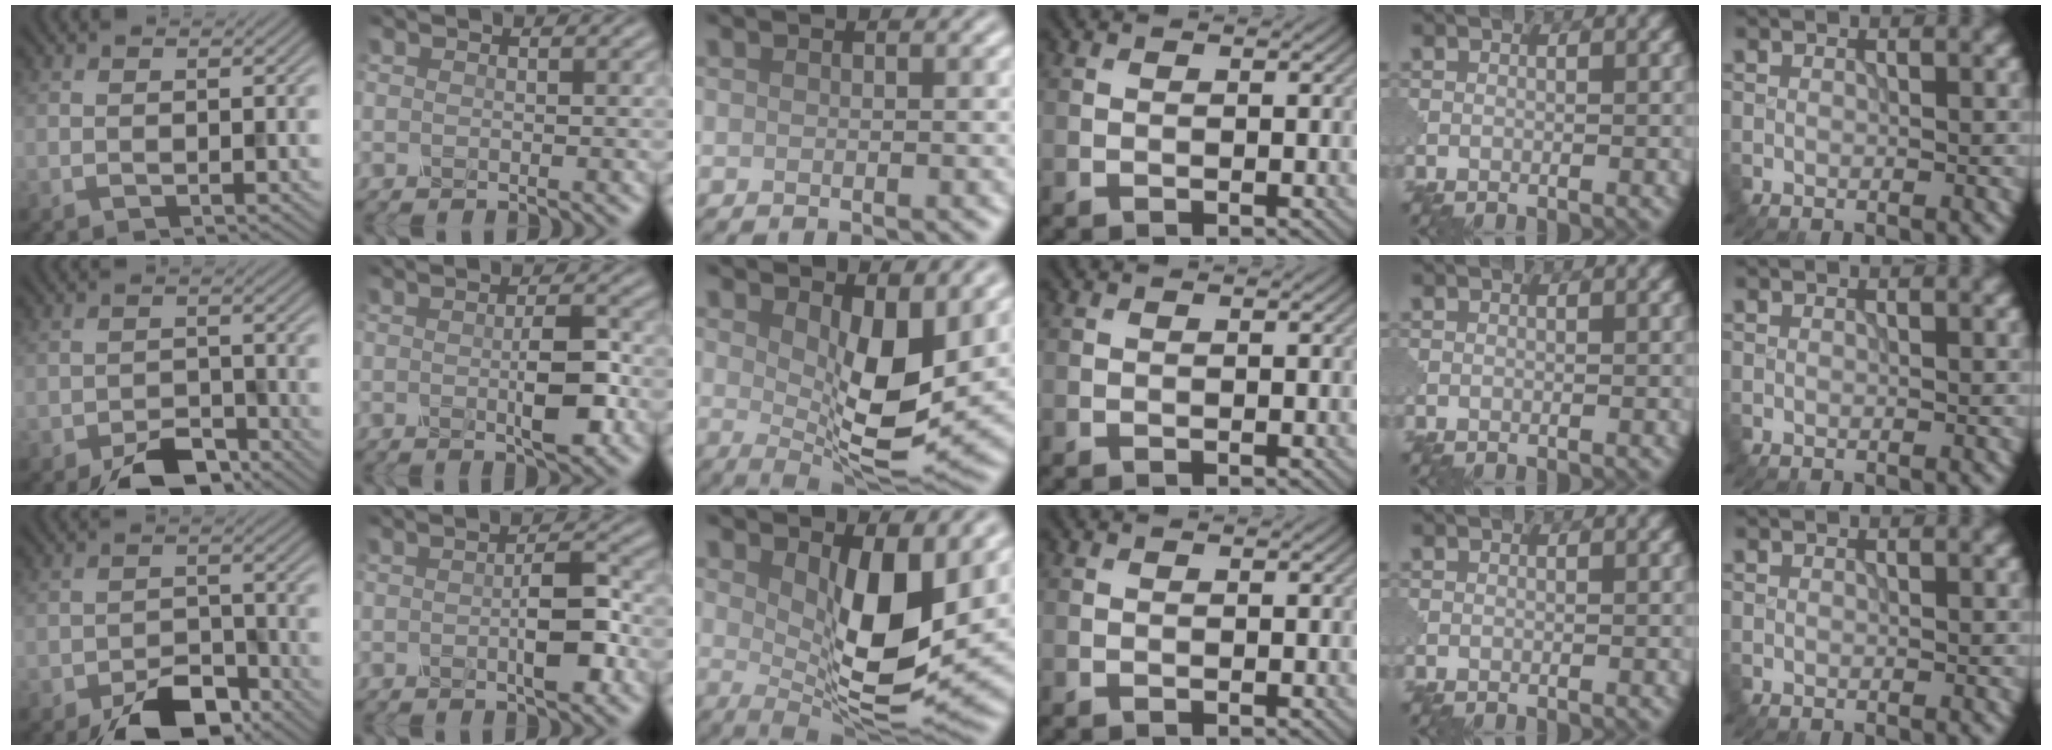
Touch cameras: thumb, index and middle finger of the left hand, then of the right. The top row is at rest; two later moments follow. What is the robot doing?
{"motion": "press", "object": "mechanical pencil"}